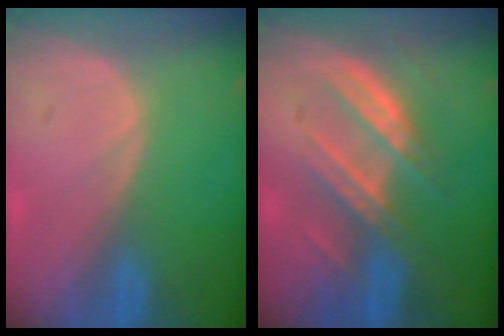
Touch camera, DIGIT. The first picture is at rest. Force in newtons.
{"total": 7.4, "press": 7.1, "slide": 2.0}